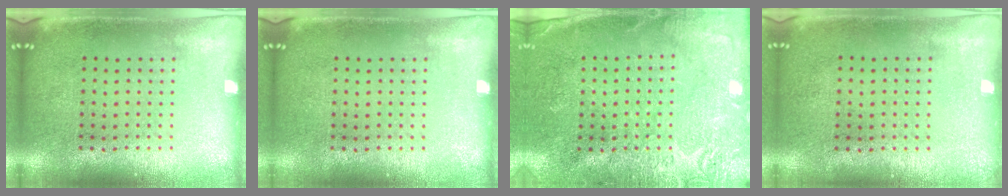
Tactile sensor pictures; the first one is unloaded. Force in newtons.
{"total": 0.0}
{"total": 2.8, "press": 2.7, "slide": 0.5}
{"total": 0.0}